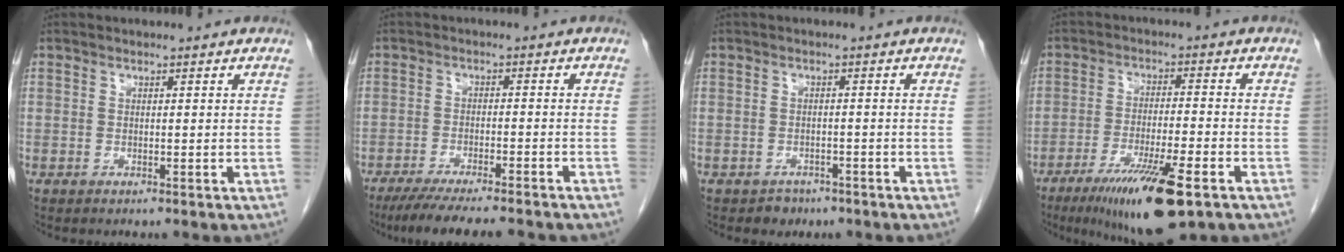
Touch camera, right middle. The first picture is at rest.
{"total": 13.3, "force": [-11.4, 1.1, 6.7], "torque": [-0.102, -0.027, -0.166]}
{"total": 2.3, "force": [-1.6, 1.6, 0.2], "torque": [-0.013, 0.005, -0.020]}
{"total": 13.0, "force": [-7.5, 1.4, 10.5], "torque": [-0.181, -0.032, -0.120]}